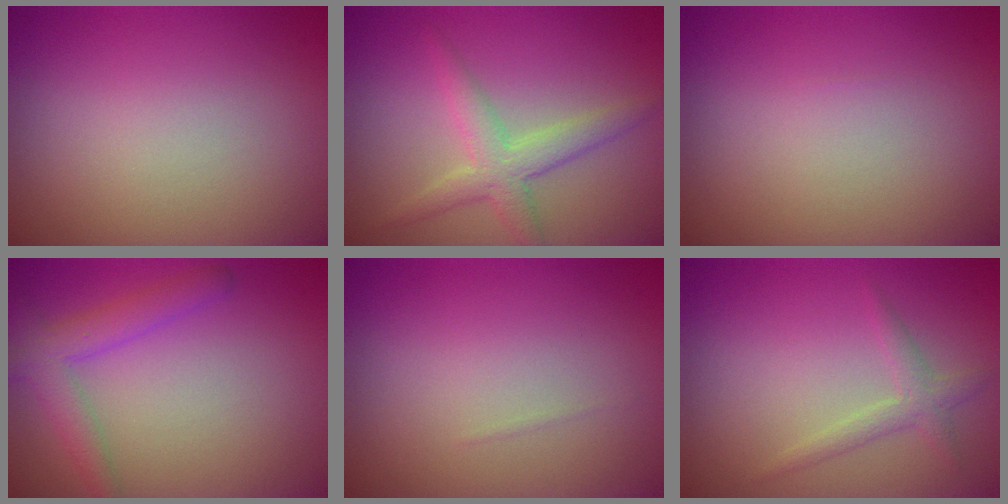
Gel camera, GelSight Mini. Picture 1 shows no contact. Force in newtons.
{"total": 3.2, "press": 3.2, "slide": 0.2}
{"total": 0.0}
{"total": 3.5, "press": 3.5, "slide": 0.2}
{"total": 0.0}
{"total": 1.7, "press": 1.7, "slide": 0.1}